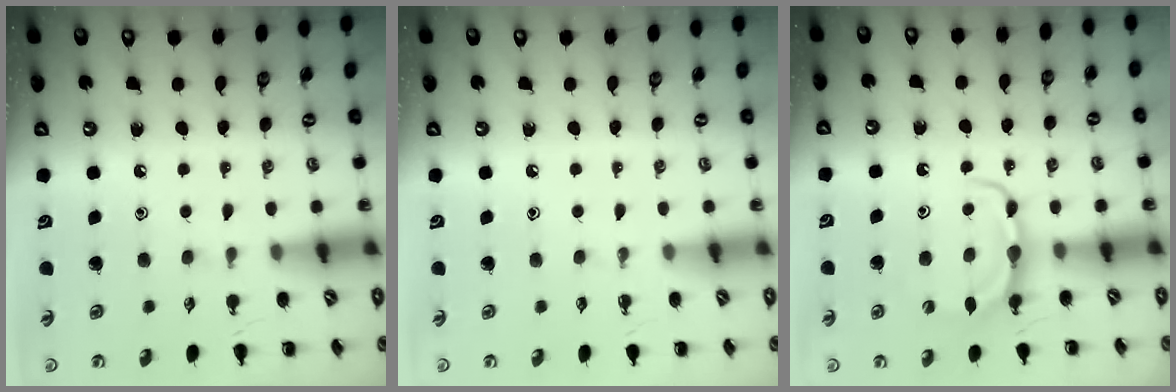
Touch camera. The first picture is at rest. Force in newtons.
{"total": 0.0}
{"total": 6.6, "press": 6.6, "slide": 0.3}